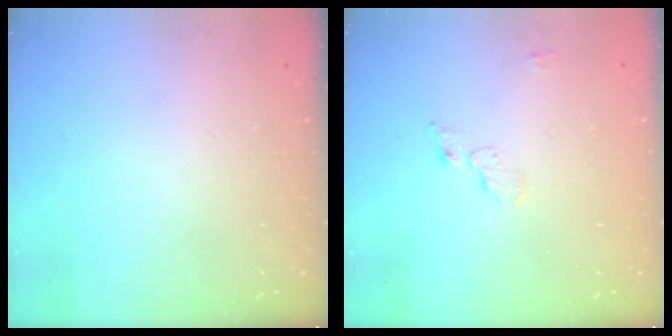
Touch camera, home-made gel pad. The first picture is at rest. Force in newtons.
{"total": 4.8, "press": 4.8, "slide": 0.4}